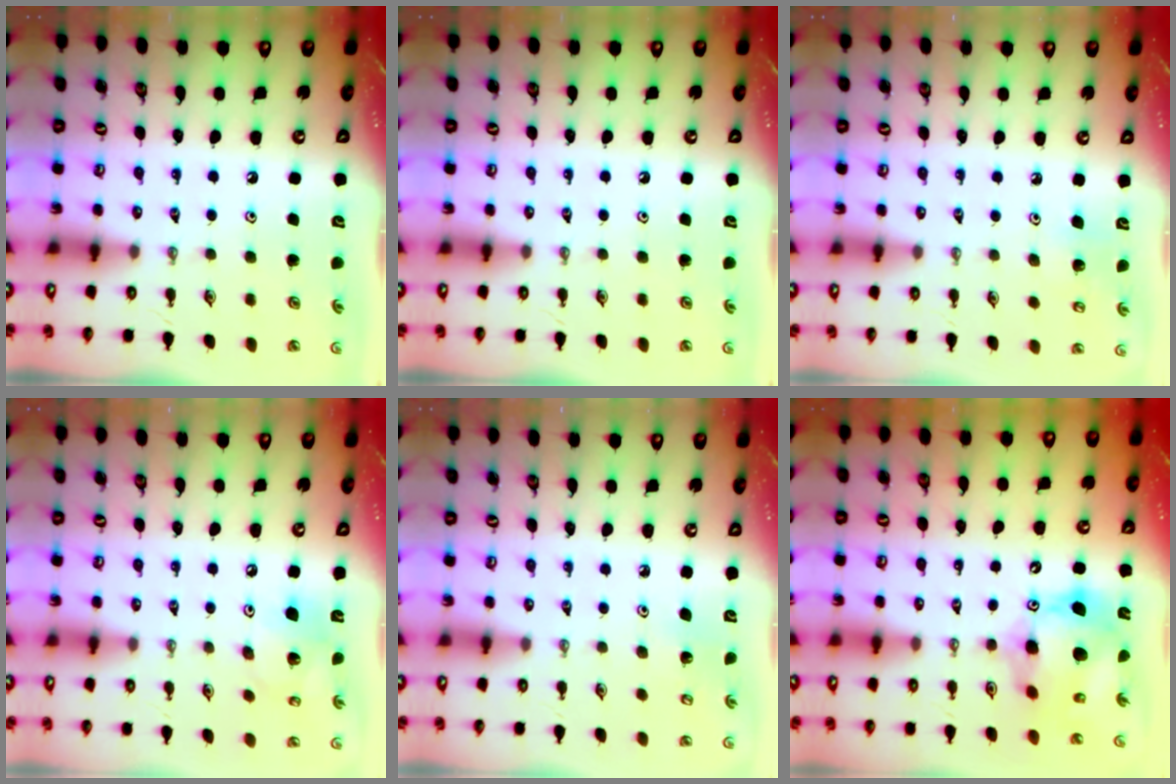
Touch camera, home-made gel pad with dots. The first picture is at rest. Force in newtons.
{"total": 0.0}
{"total": 6.0, "press": 6.0, "slide": 0.5}
{"total": 12.3, "press": 12.2, "slide": 1.6}
{"total": 3.0, "press": 2.9, "slide": 0.3}
{"total": 15.4, "press": 15.4, "slide": 1.6}